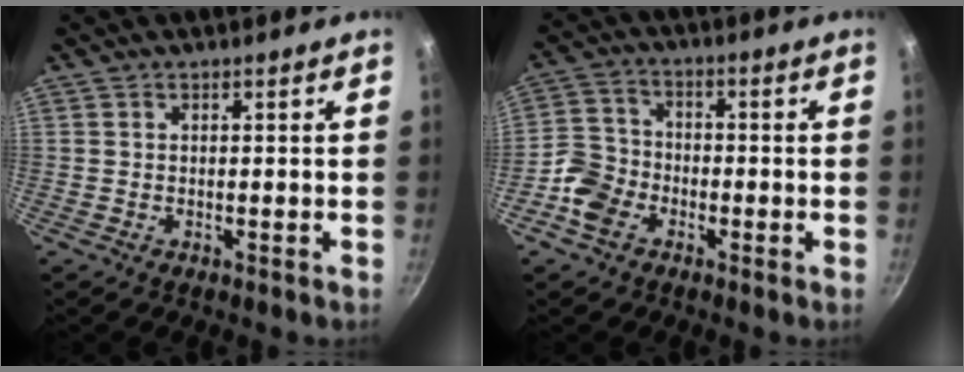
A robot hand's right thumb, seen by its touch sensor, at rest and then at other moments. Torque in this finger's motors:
{"motor_torque": [2.08, 1.61, 0.00, -0.08, 0.13]}